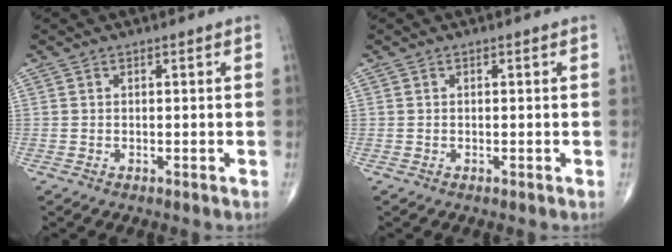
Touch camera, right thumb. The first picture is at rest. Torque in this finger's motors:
{"motor_torque": [0.09, 0.07, 0.07, 0.04, 0.00]}